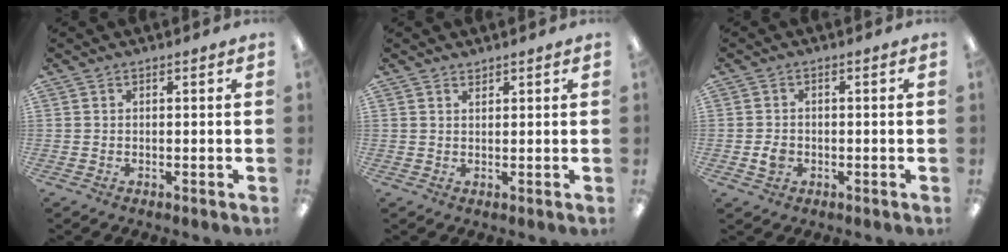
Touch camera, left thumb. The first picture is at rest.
{"total": 1.1, "force": [1.0, 0.4, 0.1], "torque": [-0.002, -0.002, 0.019]}
{"total": 2.9, "force": [-0.8, 2.3, 1.6], "torque": [-0.026, 0.005, -0.014]}